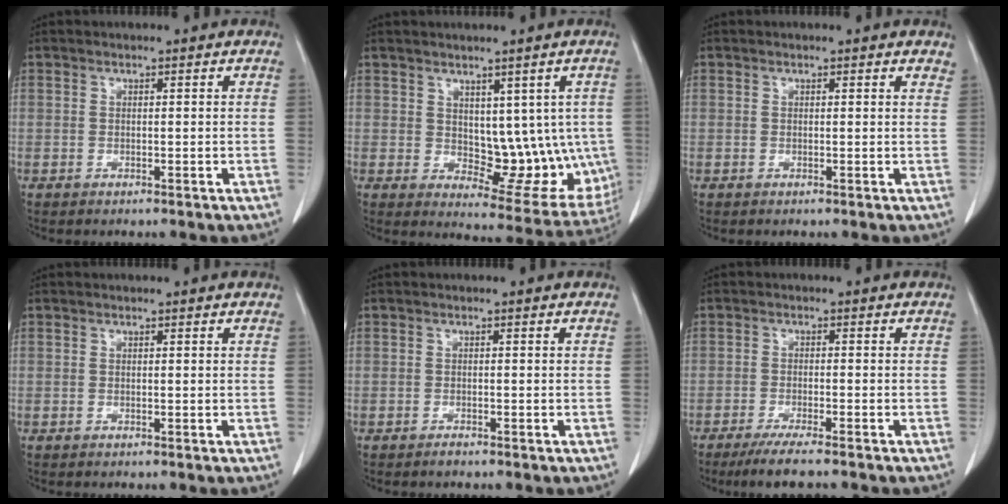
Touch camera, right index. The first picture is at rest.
{"total": 11.4, "force": [0.9, 6.4, 9.4], "torque": [-0.095, -0.001, 0.031]}
{"total": 1.2, "force": [1.1, 0.3, 0.4], "torque": [-0.005, -0.001, 0.000]}
{"total": 0.0}
{"total": 0.7, "force": [-0.7, 0.1, 0.3], "torque": [-0.011, -0.002, -0.006]}
{"total": 6.7, "force": [-5.4, 0.1, 3.9], "torque": [-0.062, -0.016, -0.084]}